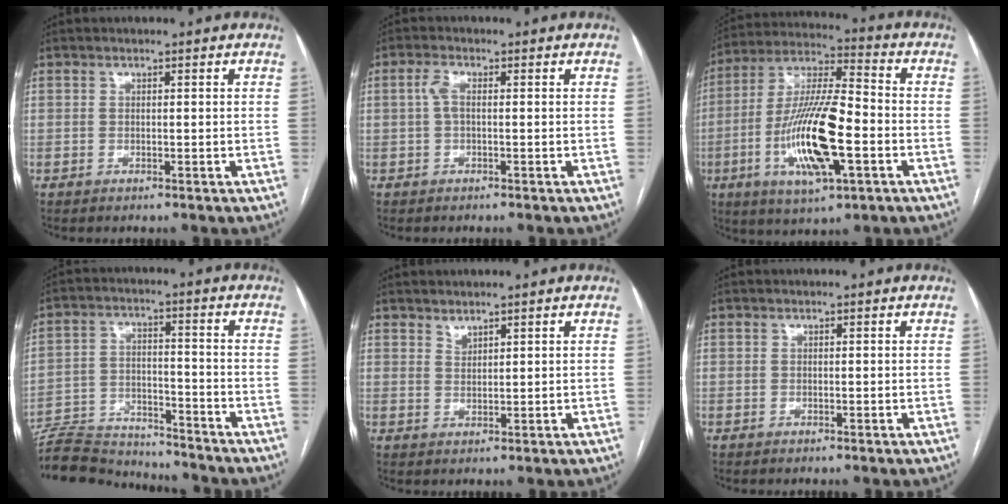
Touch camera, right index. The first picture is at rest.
{"total": 2.3, "force": [0.0, 1.0, 2.1], "torque": [-0.045, 0.009, -0.001]}
{"total": 17.6, "force": [-4.9, 3.9, 16.5], "torque": [-0.332, -0.006, -0.085]}
{"total": 15.1, "force": [-14.4, 2.6, 3.5], "torque": [-0.061, 0.016, -0.230]}
{"total": 1.4, "force": [1.3, 0.5, 0.3], "torque": [-0.001, -0.002, 0.025]}
{"total": 0.0}